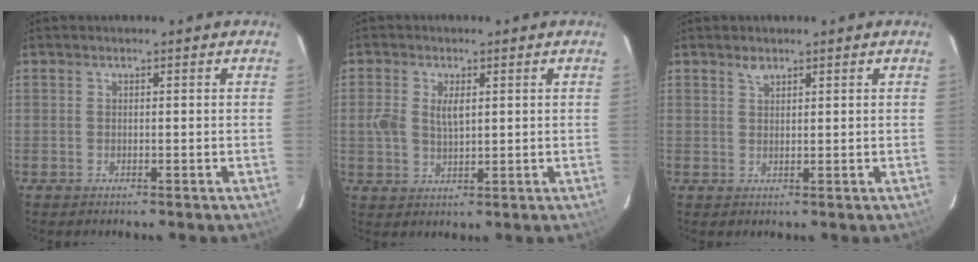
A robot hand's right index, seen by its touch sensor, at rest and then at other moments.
{"total": 4.6, "force": [0.9, 2.5, 3.8], "torque": [-0.078, 0.004, 0.017]}
{"total": 1.5, "force": [1.2, 0.6, 0.6], "torque": [-0.010, 0.002, 0.021]}